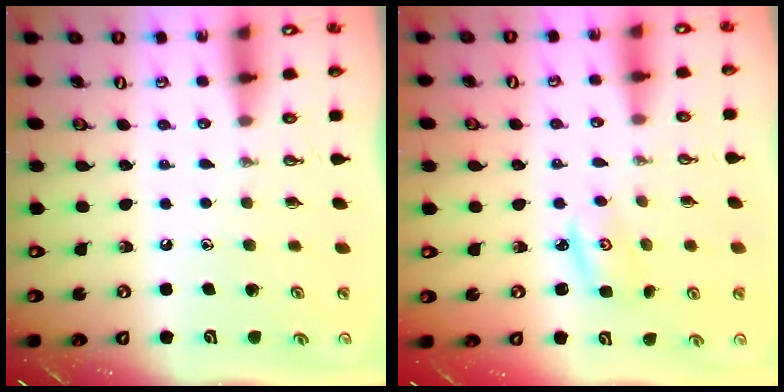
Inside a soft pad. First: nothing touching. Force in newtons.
{"total": 2.6, "press": 2.6, "slide": 0.2}